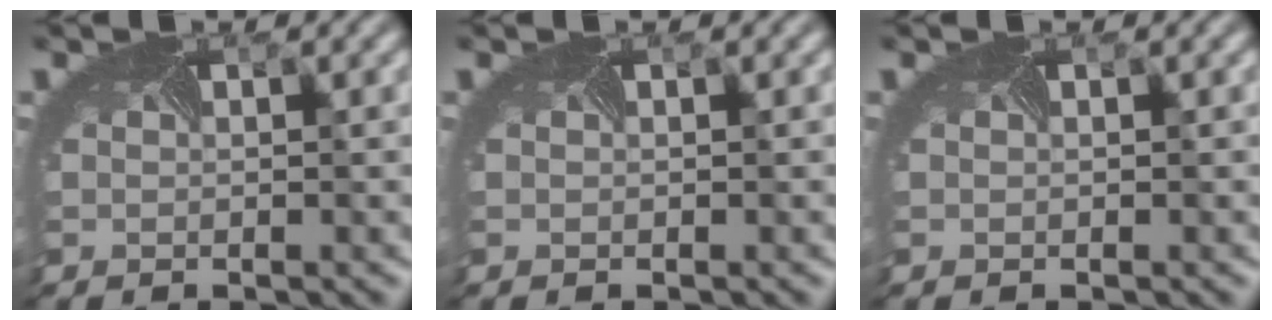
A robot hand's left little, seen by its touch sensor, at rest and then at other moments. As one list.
[{"total": 0.0}, {"total": 0.0}]